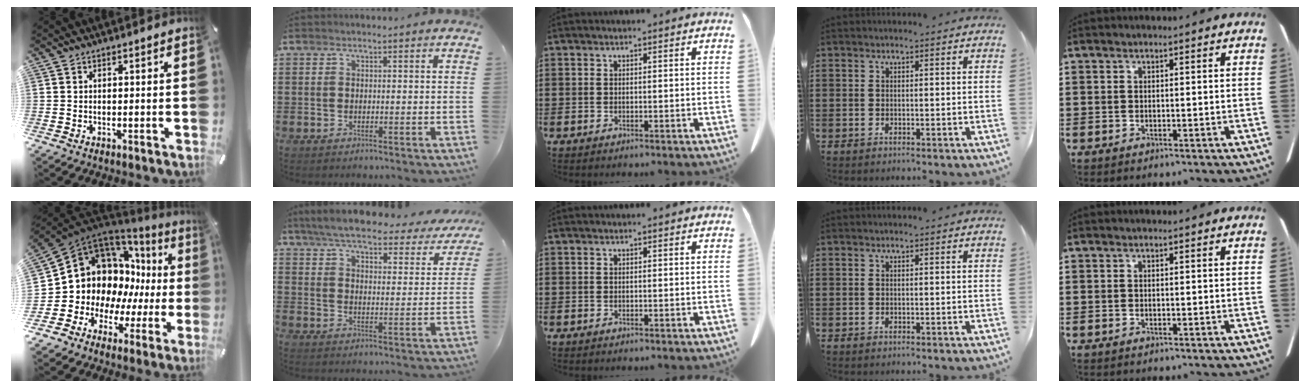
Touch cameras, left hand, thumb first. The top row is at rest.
{"thumb": {"total": 12.9, "force": [3.2, 11.4, 5.1], "torque": [-0.093, -0.058, 0.075]}, "index": {"total": 6.1, "force": [5.6, 0.6, 2.5], "torque": [-0.074, -0.032, 0.094]}}